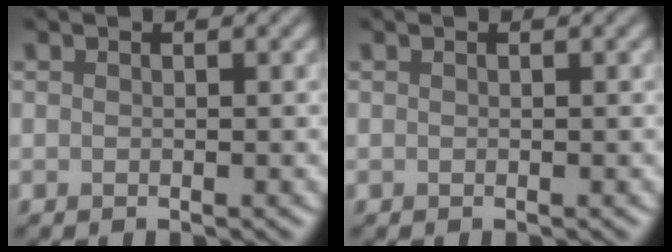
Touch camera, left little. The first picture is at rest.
{"total": 0.0}